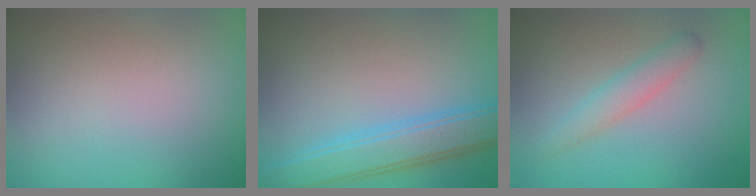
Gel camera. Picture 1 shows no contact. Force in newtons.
{"total": 4.6, "press": 4.6, "slide": 0.1}
{"total": 2.0, "press": 2.0, "slide": 0.0}